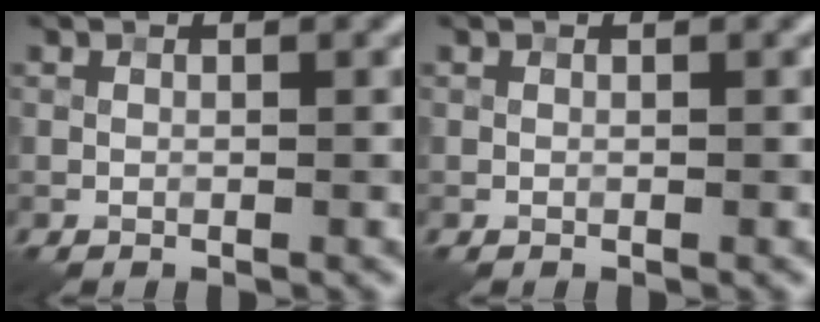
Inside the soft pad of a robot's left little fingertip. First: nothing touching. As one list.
[{"total": 0.0}]